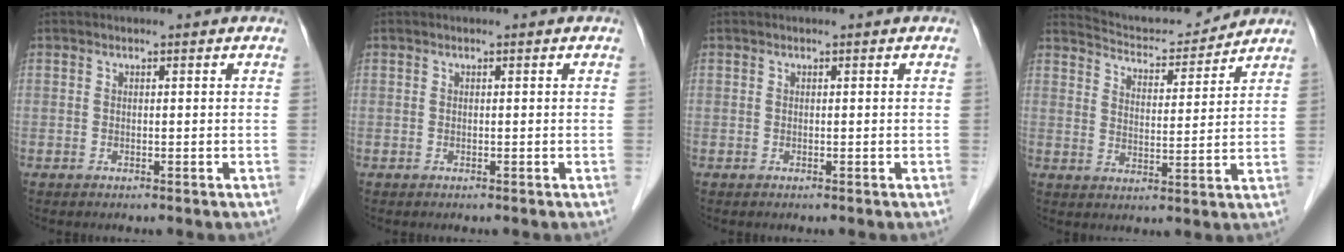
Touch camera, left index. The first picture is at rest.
{"total": 0.0}
{"total": 0.0}
{"total": 9.7, "force": [9.6, 1.0, 0.9], "torque": [-0.021, 0.006, 0.150]}